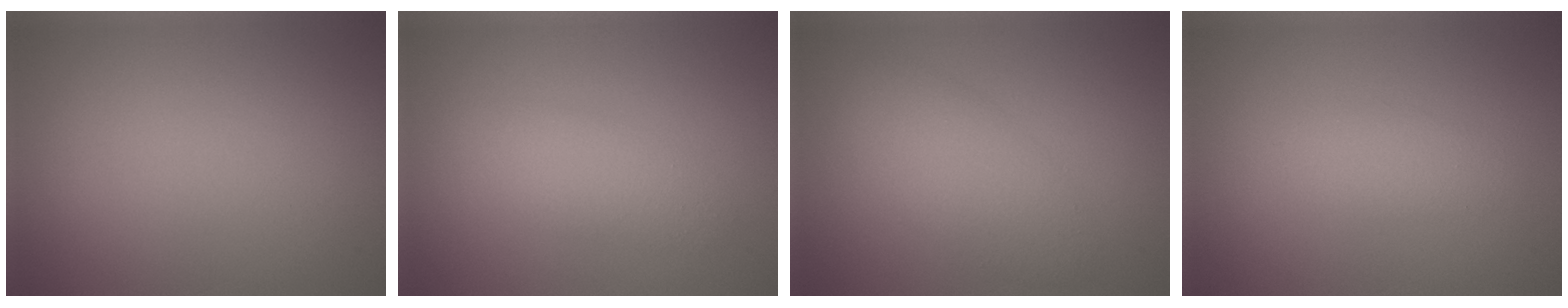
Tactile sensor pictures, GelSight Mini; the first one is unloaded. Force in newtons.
{"total": 2.4, "press": 2.4, "slide": 0.2}
{"total": 3.8, "press": 3.8, "slide": 0.1}
{"total": 1.8, "press": 1.8, "slide": 0.1}